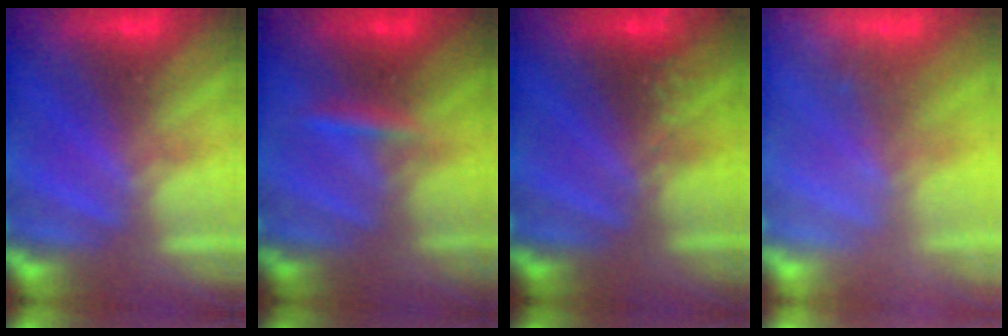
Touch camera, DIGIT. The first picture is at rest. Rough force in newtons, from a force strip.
{"total": 2.4}
{"total": 2.4}
{"total": 2.2}